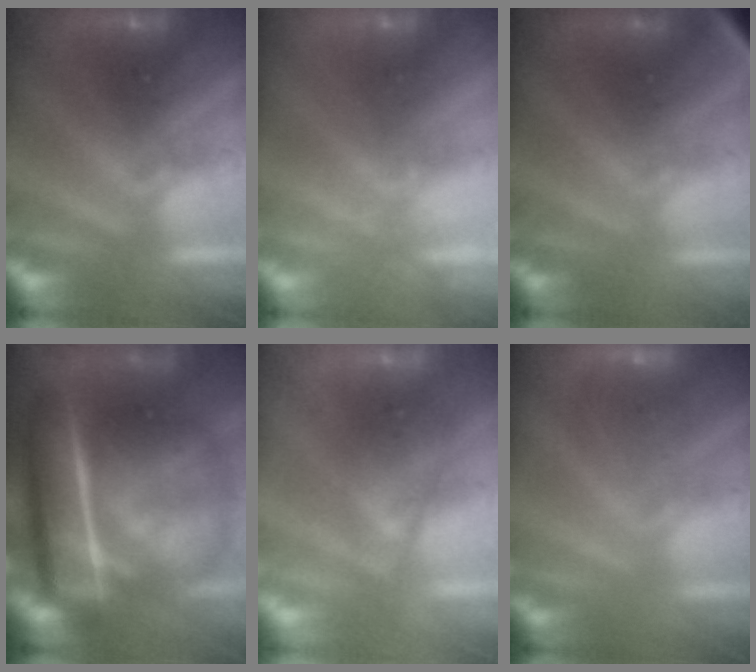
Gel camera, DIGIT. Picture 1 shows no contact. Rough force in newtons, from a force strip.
{"total": 2.1}
{"total": 2.8}
{"total": 6.9}
{"total": 2.4}
{"total": 5.7}